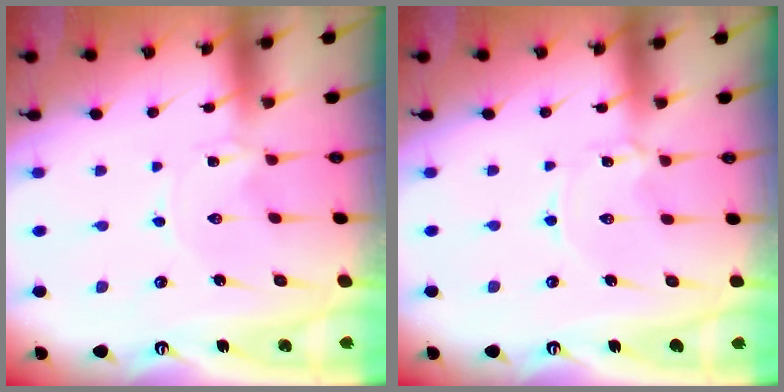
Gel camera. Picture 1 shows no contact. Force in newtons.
{"total": 0.9, "press": 0.9, "slide": 0.1}